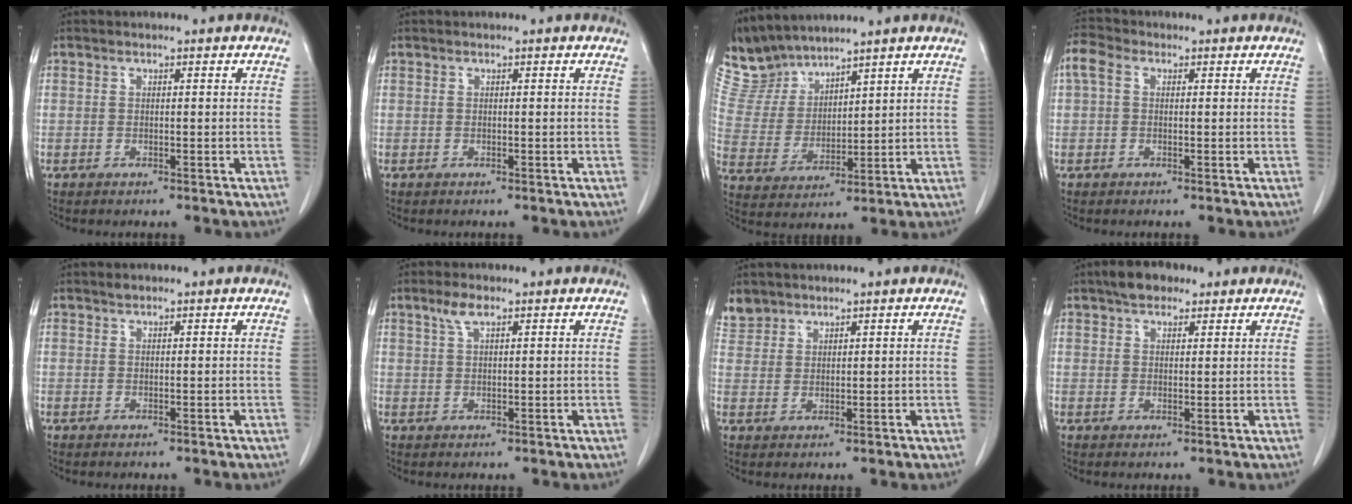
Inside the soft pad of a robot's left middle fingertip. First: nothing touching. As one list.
[{"total": 0.0}, {"total": 7.9, "force": [7.8, 1.4, 0.3], "torque": [-0.029, 0.014, 0.180]}, {"total": 3.4, "force": [1.0, 2.3, 2.3], "torque": [-0.062, 0.026, 0.019]}, {"total": 0.6, "force": [0.6, 0.2, 0.2], "torque": [-0.008, 0.001, 0.011]}, {"total": 2.7, "force": [1.7, 0.8, 1.9], "torque": [-0.045, 0.007, 0.038]}, {"total": 3.3, "force": [2.9, 1.6, -0.1], "torque": [0.007, 0.009, 0.058]}, {"total": 4.5, "force": [3.2, 2.2, 2.2], "torque": [-0.041, 0.016, 0.056]}]